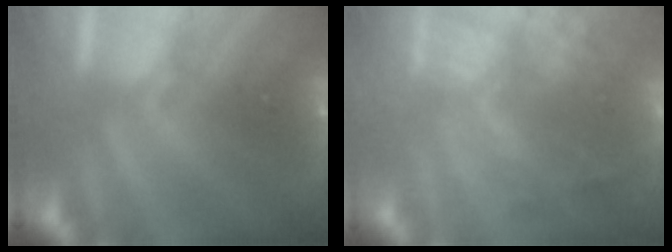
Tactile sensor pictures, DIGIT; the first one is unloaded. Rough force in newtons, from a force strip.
{"total": 5.8}